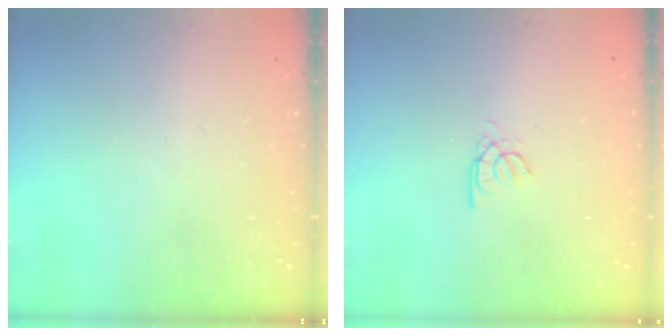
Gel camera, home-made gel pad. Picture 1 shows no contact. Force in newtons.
{"total": 2.4, "press": 2.4, "slide": 0.3}